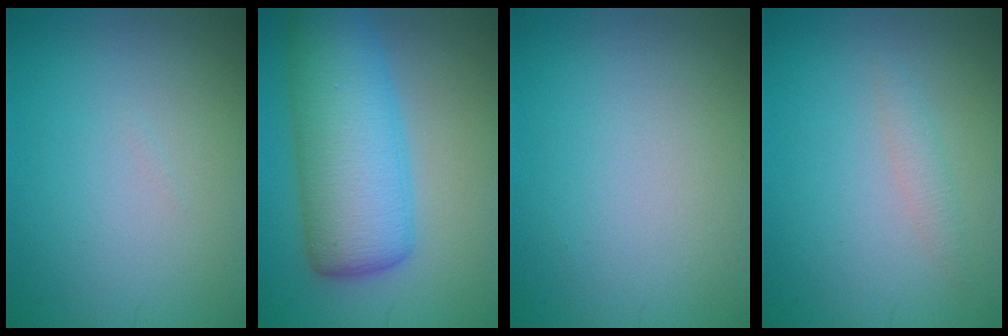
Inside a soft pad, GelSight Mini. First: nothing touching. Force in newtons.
{"total": 9.2, "press": 9.2, "slide": 0.4}
{"total": 0.0}
{"total": 1.2, "press": 1.2, "slide": 0.0}